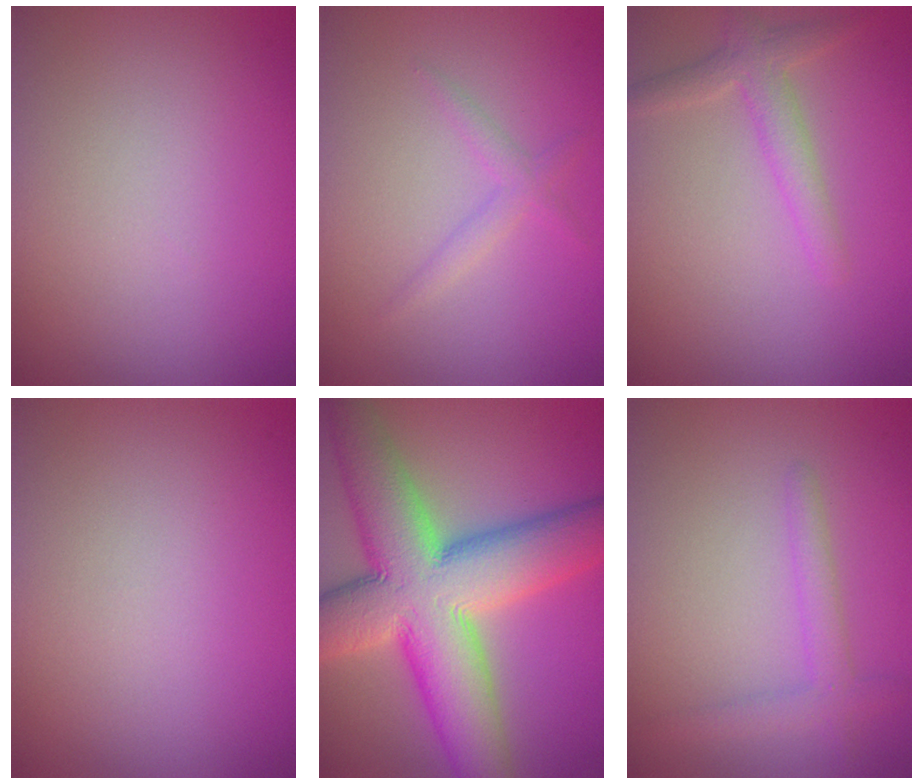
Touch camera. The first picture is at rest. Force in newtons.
{"total": 1.4, "press": 1.4, "slide": 0.0}
{"total": 2.5, "press": 2.5, "slide": 0.1}
{"total": 0.0}
{"total": 14.5, "press": 14.5, "slide": 0.7}
{"total": 2.2, "press": 2.2, "slide": 0.1}